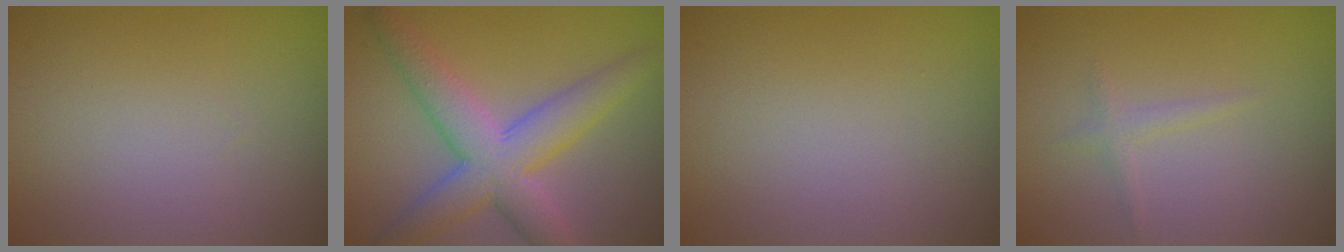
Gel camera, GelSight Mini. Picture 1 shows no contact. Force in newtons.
{"total": 6.7, "press": 6.7, "slide": 0.2}
{"total": 0.0}
{"total": 1.0, "press": 1.0, "slide": 0.1}